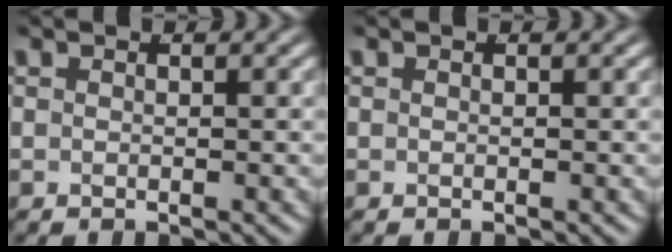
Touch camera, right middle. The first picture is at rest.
{"total": 0.0}